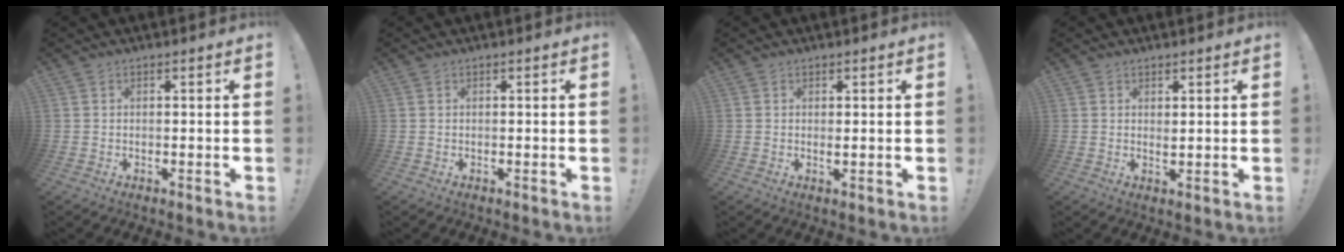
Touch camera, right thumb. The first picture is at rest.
{"total": 0.0}
{"total": 0.8, "force": [0.4, 0.3, 0.6], "torque": [-0.004, -0.006, 0.006]}
{"total": 1.2, "force": [1.0, 0.5, 0.6], "torque": [-0.005, -0.009, 0.016]}